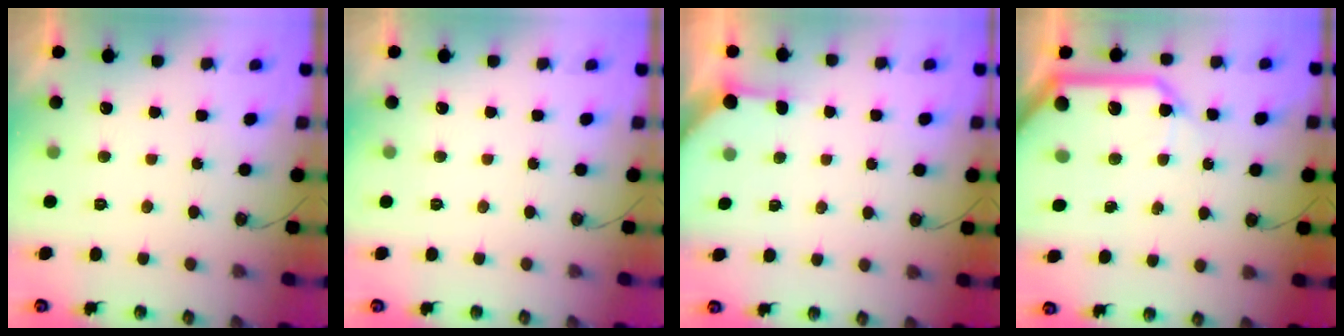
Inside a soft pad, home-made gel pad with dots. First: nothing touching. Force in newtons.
{"total": 0.0}
{"total": 2.1, "press": 2.1, "slide": 0.3}
{"total": 15.5, "press": 15.3, "slide": 2.1}